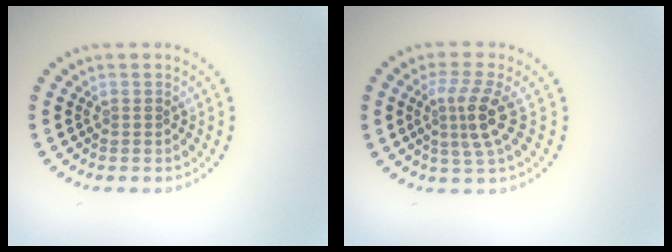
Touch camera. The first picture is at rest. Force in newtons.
{"total": 3.5, "press": 2.9, "slide": 2.0}